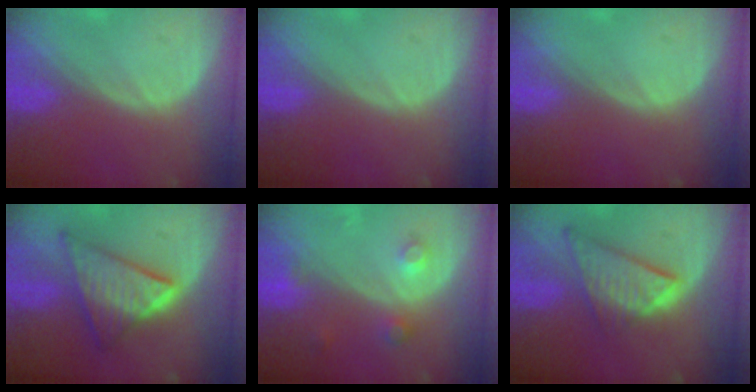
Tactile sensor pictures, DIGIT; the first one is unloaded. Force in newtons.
{"total": 0.0}
{"total": 0.0}
{"total": 9.1, "press": 9.1, "slide": 0.6}
{"total": 3.4, "press": 3.2, "slide": 1.2}
{"total": 8.6, "press": 7.3, "slide": 4.5}